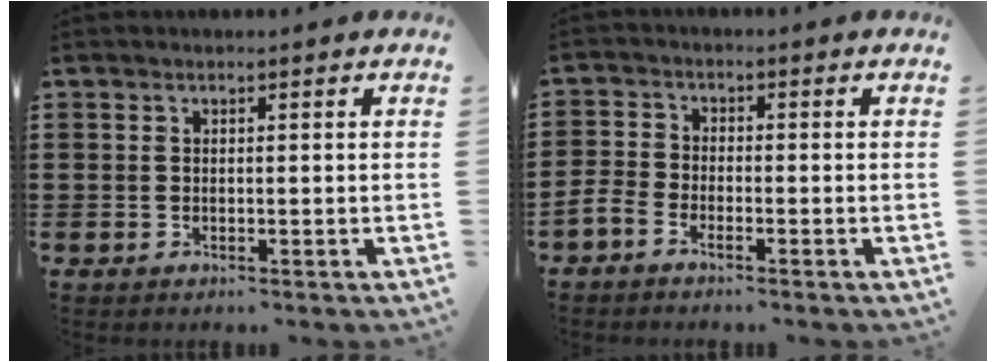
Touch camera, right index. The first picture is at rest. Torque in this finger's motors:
{"motor_torque": [1.10, 1.03, 0.02, -0.04]}